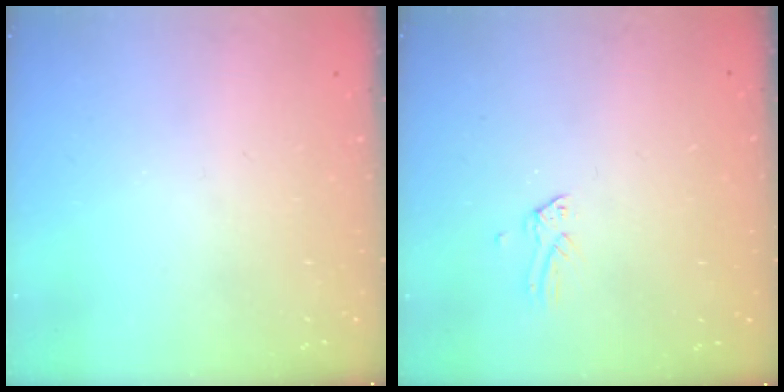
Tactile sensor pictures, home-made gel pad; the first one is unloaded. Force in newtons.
{"total": 0.0}